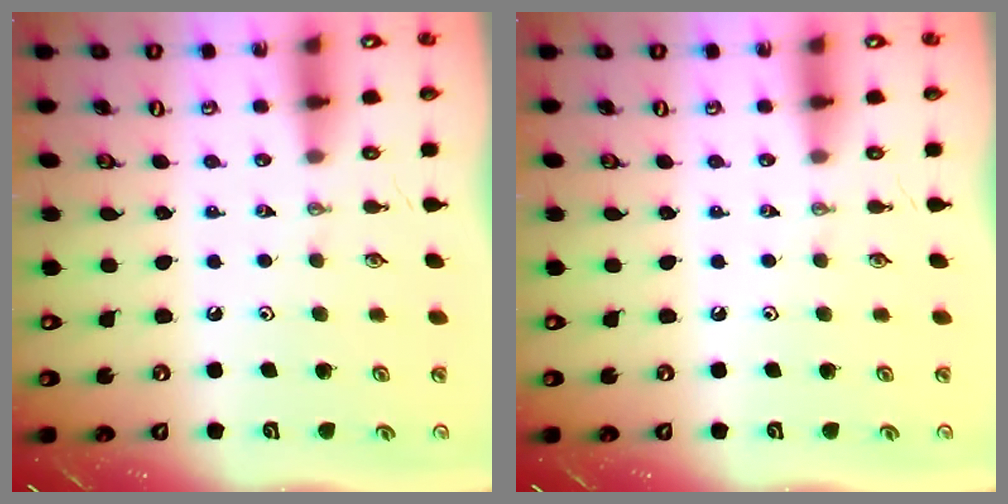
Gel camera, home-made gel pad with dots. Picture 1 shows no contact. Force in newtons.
{"total": 0.0}